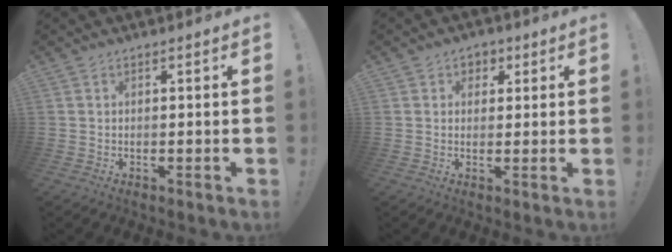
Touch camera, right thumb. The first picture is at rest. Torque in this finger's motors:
{"motor_torque": [0.06, 0.83, 0.16, -0.04, -0.03]}